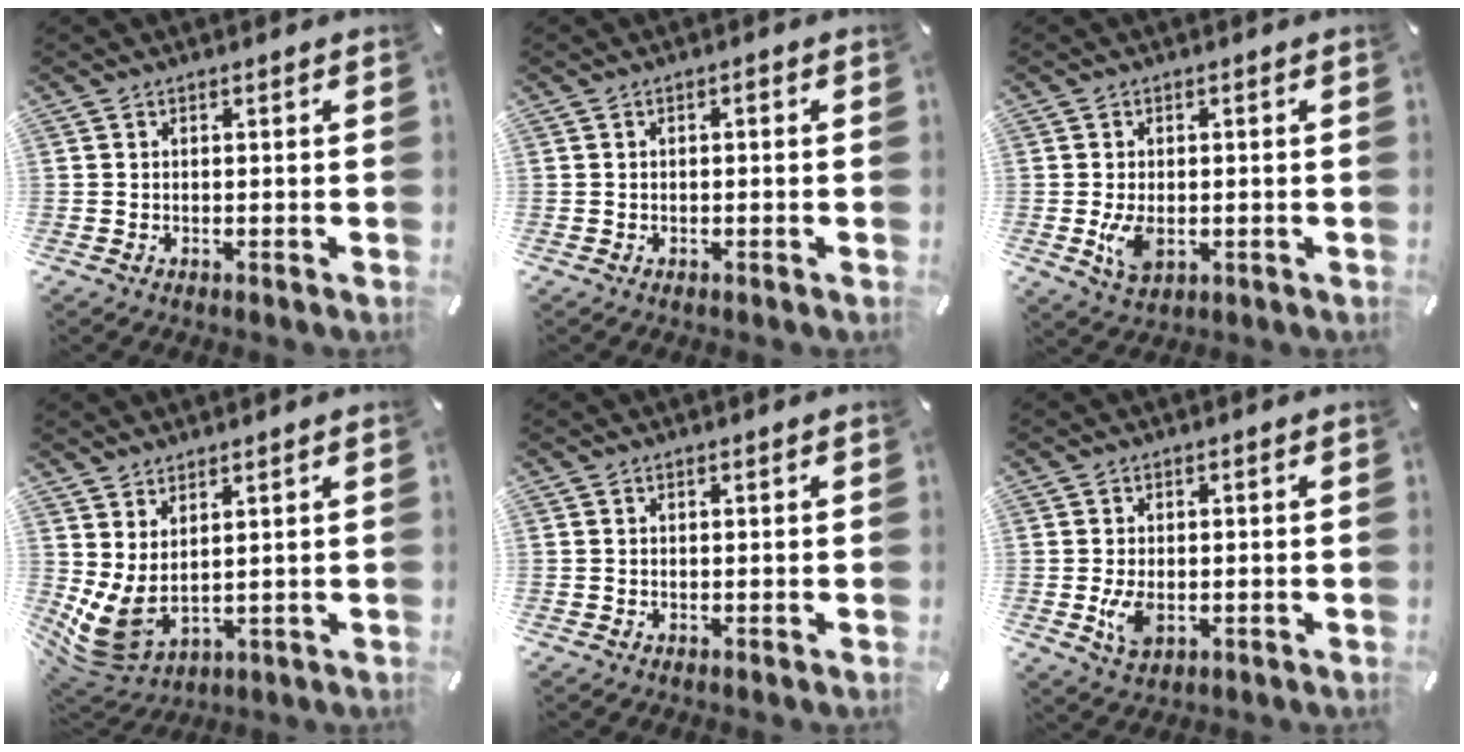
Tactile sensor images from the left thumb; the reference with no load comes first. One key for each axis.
{"total": 0.7, "fx": -0.4, "fy": 0.3, "fz": 0.5, "tx": -0.010, "ty": 0.001, "tz": -0.008}
{"total": 5.7, "fx": -0.8, "fy": 3.6, "fz": 4.4, "tx": -0.101, "ty": -0.010, "tz": -0.018}
{"total": 7.4, "fx": 1.2, "fy": 4.9, "fz": 5.4, "tx": -0.141, "ty": -0.024, "tz": 0.027}
{"total": 0.0}
{"total": 5.2, "fx": -0.7, "fy": 3.3, "fz": 4.0, "tx": -0.095, "ty": -0.012, "tz": -0.018}